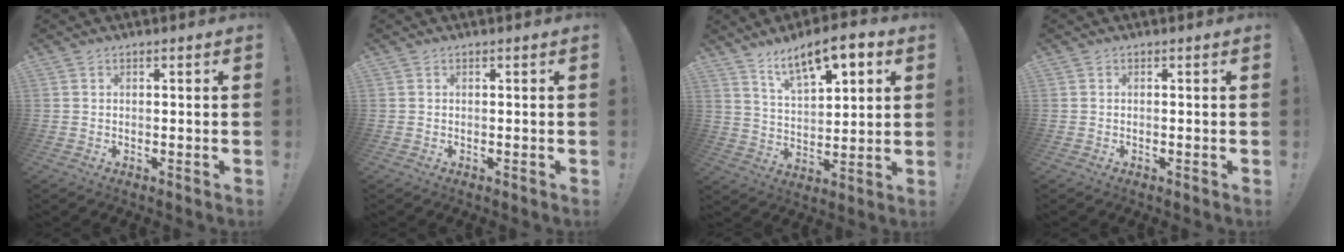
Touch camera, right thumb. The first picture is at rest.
{"total": 0.0}
{"total": 12.8, "force": [7.9, 5.1, 8.7], "torque": [-0.129, -0.045, 0.132]}
{"total": 0.0}